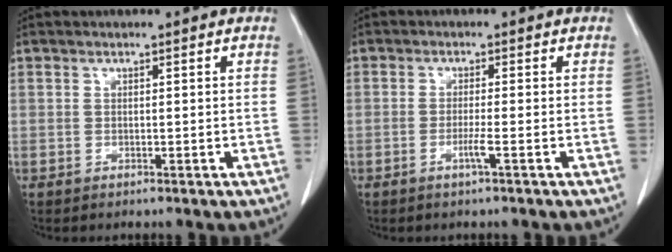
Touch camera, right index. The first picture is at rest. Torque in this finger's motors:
{"motor_torque": [0.00, -0.08, -0.03, 0.00]}